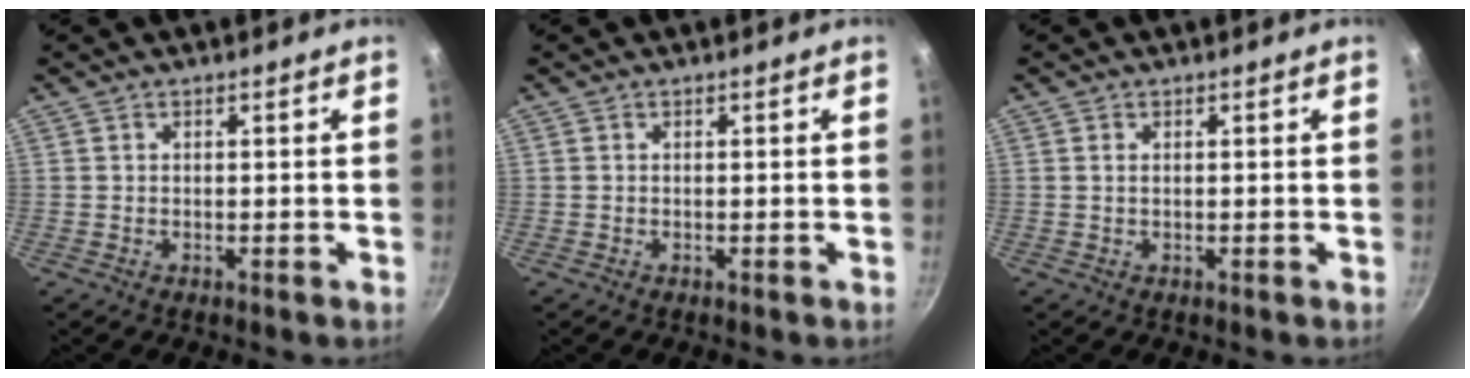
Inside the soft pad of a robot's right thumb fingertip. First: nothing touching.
{"total": 0.0}
{"total": 0.7, "force": [0.2, 0.4, 0.6], "torque": [-0.011, 0.001, 0.003]}